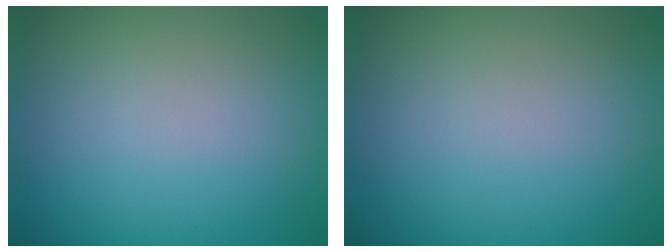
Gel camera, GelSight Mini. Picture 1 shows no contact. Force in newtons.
{"total": 0.0}